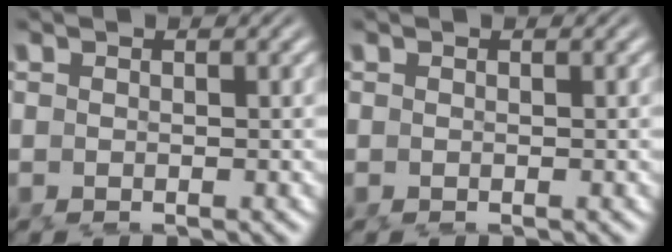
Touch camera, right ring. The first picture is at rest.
{"total": 0.0}